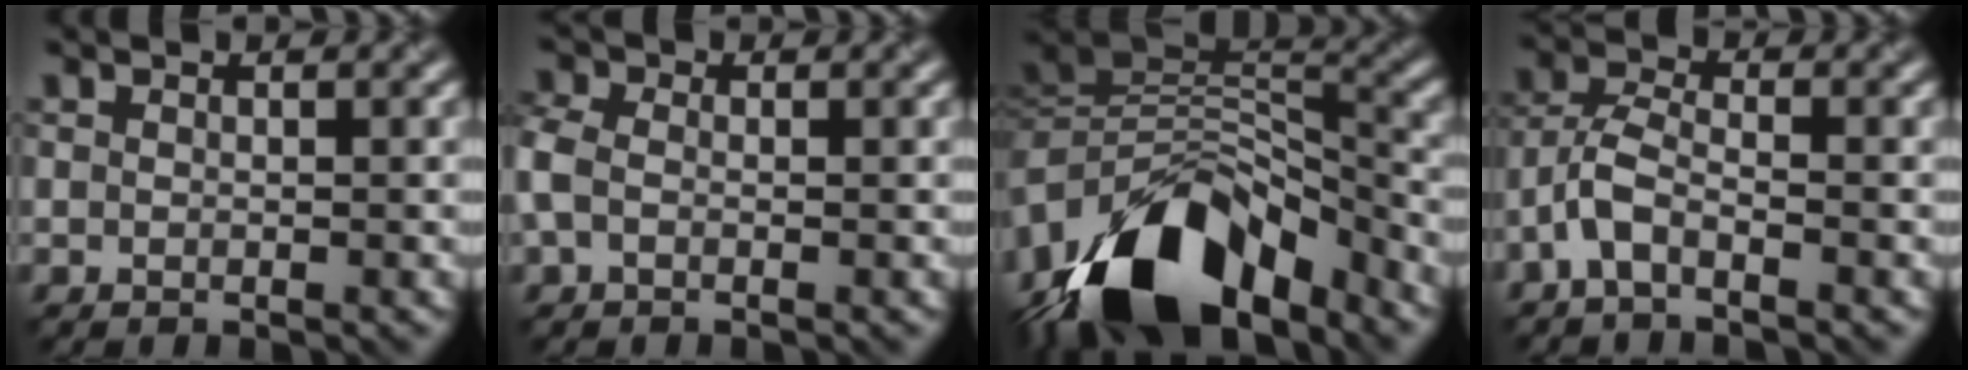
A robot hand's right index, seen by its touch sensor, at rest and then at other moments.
{"total": 2.1, "force": [-0.4, 1.6, 1.3], "torque": [-0.043, 0.004, -0.019]}
{"total": 13.4, "force": [-8.2, 6.4, 8.4], "torque": [-0.155, 0.005, -0.138]}
{"total": 2.8, "force": [-1.8, 0.9, 2.0], "torque": [-0.045, 0.009, -0.046]}